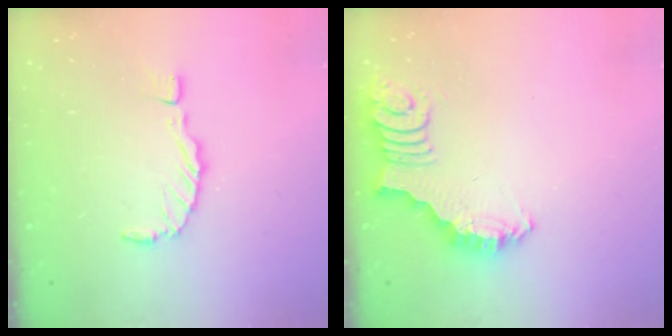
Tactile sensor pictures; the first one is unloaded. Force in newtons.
{"total": 2.7, "press": 2.7, "slide": 0.5}